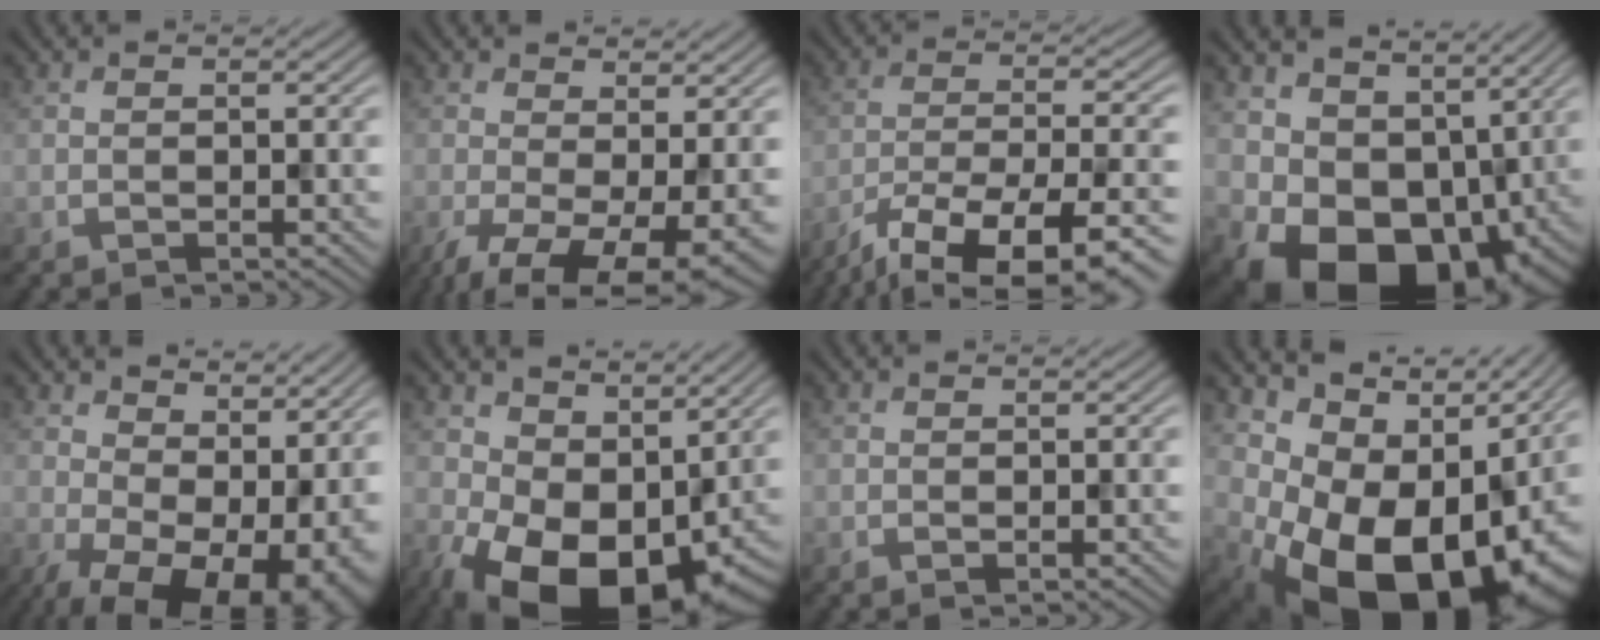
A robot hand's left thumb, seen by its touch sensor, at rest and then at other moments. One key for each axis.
{"total": 10.2, "fx": -3.3, "fy": 4.6, "fz": 8.4, "tx": -0.156, "ty": -0.029, "tz": -0.045}
{"total": 15.3, "fx": -11.5, "fy": 4.4, "fz": 9.2, "tx": -0.161, "ty": -0.029, "tz": -0.168}
{"total": 14.0, "fx": -0.6, "fy": 10.4, "fz": 9.4, "tx": -0.159, "ty": -0.034, "tz": 0.006}
{"total": 15.6, "fx": -1.0, "fy": 9.4, "fz": 12.4, "tx": -0.170, "ty": -0.031, "tz": 0.031}
{"total": 13.2, "fx": -1.1, "fy": 8.7, "fz": 9.8, "tx": -0.162, "ty": -0.021, "tz": -0.014}
{"total": 0.7, "fx": 0.0, "fy": 0.2, "fz": 0.6, "tx": -0.012, "ty": -0.003, "tz": 0.001}
{"total": 18.4, "fx": -1.8, "fy": 12.1, "fz": 13.7, "tx": -0.202, "ty": -0.039, "tz": -0.001}